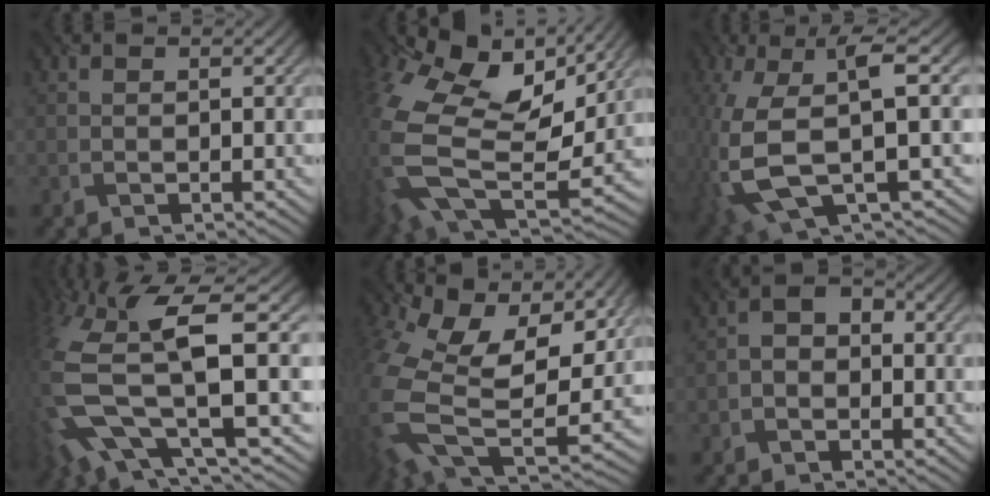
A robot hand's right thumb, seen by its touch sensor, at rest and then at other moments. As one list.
[{"total": 17.9, "force": [3.8, 11.8, 12.9], "torque": [-0.341, -0.024, 0.090]}, {"total": 12.2, "force": [-0.8, 4.1, 11.5], "torque": [-0.259, -0.014, -0.010]}, {"total": 16.3, "force": [0.4, 7.0, 14.7], "torque": [-0.366, -0.033, 0.047]}, {"total": 16.9, "force": [3.0, 11.1, 12.4], "torque": [-0.312, -0.049, 0.090]}, {"total": 2.8, "force": [-1.2, 1.9, 1.6], "torque": [-0.030, 0.011, -0.031]}]